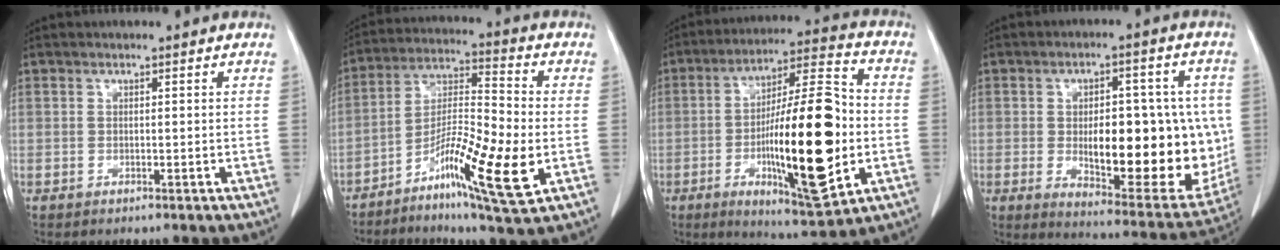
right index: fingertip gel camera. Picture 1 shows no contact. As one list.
[{"total": 14.5, "force": [-4.9, 1.5, 13.6], "torque": [-0.255, -0.011, -0.087]}, {"total": 21.3, "force": [-3.7, 3.7, 20.6], "torque": [-0.347, -0.002, -0.053]}, {"total": 20.0, "force": [-1.4, 7.5, 18.5], "torque": [-0.223, 0.006, 0.005]}]